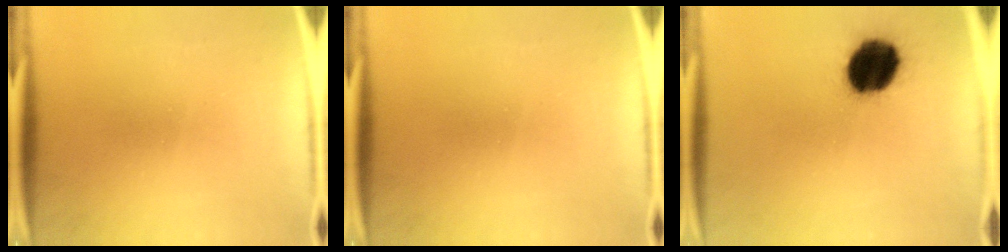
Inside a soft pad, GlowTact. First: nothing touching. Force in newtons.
{"total": 0.0}
{"total": 16.6}